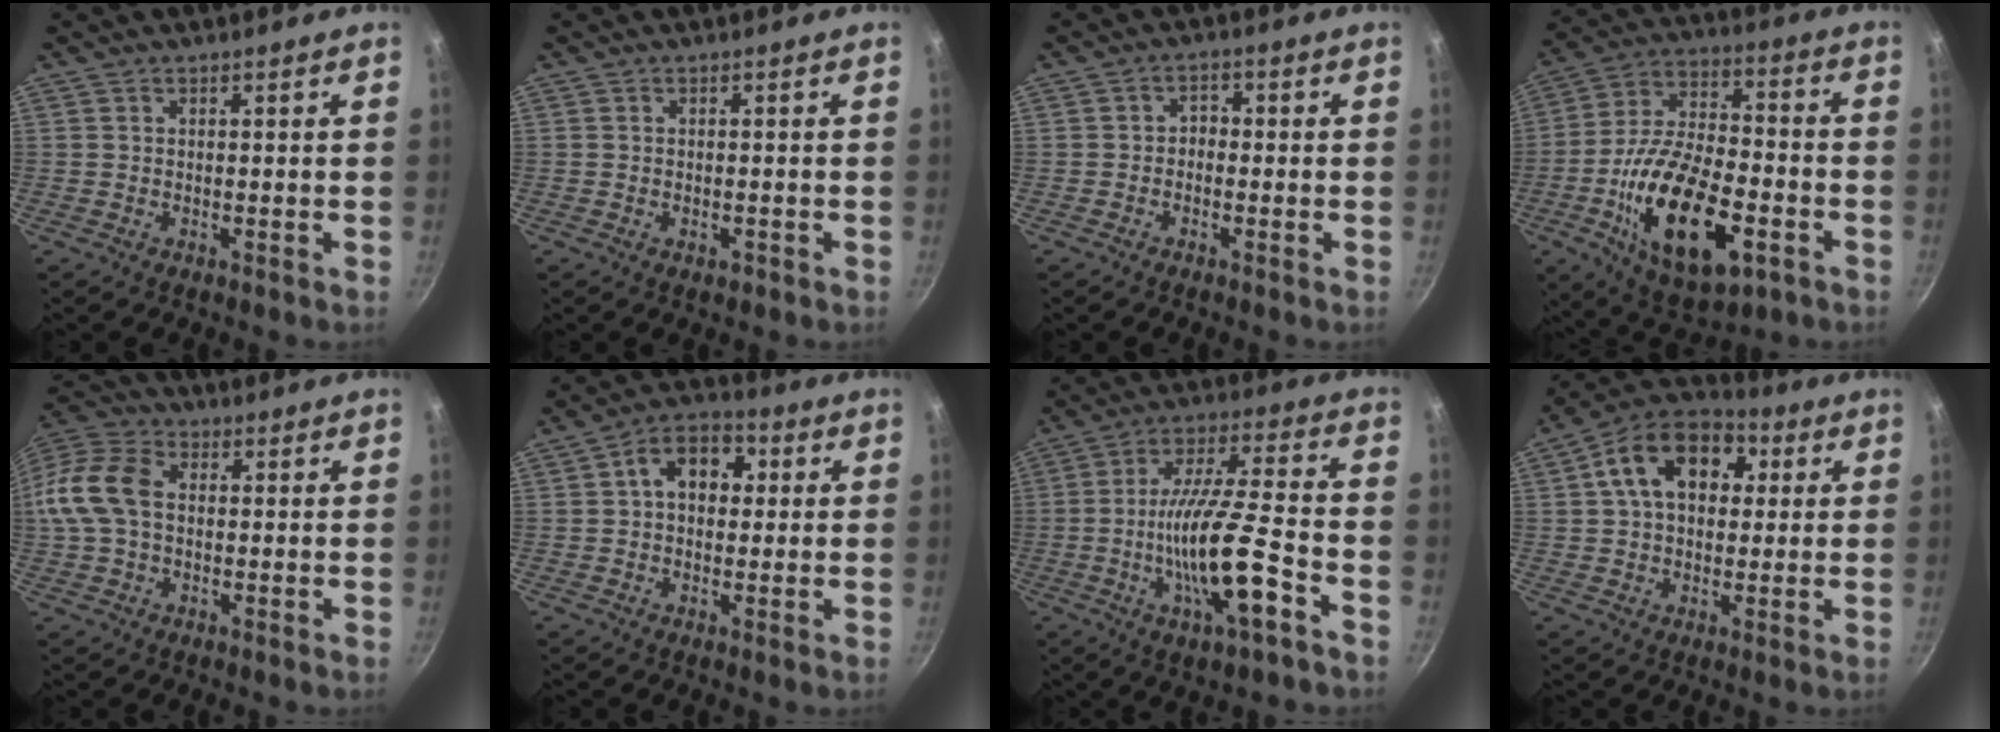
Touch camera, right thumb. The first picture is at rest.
{"total": 1.2, "force": [-0.6, 0.7, 0.8], "torque": [-0.012, 0.002, -0.009]}
{"total": 2.2, "force": [-0.9, 1.7, 1.1], "torque": [-0.008, 0.015, -0.020]}
{"total": 23.9, "force": [-7.9, 11.8, 19.2], "torque": [-0.329, 0.026, -0.132]}
{"total": 12.7, "force": [0.5, 8.8, 9.2], "torque": [-0.173, 0.030, -0.006]}
{"total": 9.3, "force": [1.7, 6.6, 6.3], "torque": [-0.058, 0.020, 0.011]}
{"total": 16.7, "force": [-5.8, 3.8, 15.2], "torque": [-0.270, 0.025, -0.109]}
{"total": 15.1, "force": [3.6, 10.4, 10.4], "torque": [-0.136, 0.023, 0.038]}